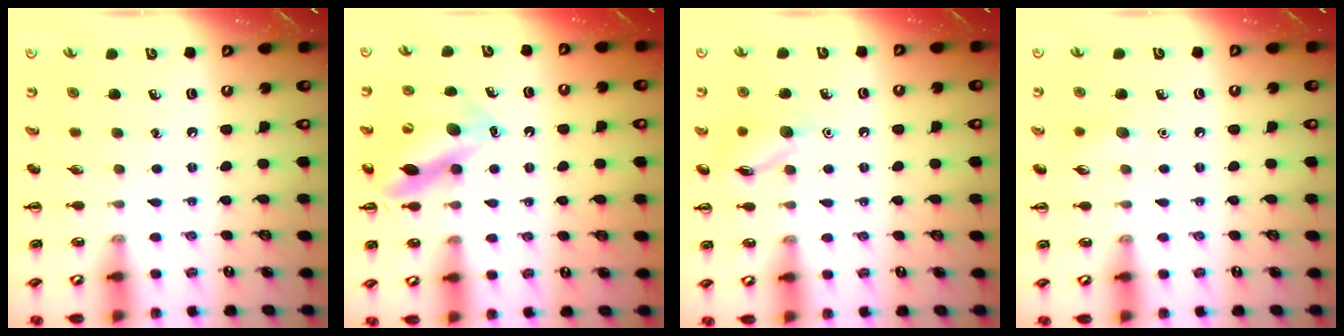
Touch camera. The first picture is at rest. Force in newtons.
{"total": 13.3, "press": 12.9, "slide": 3.2}
{"total": 10.3, "press": 10.2, "slide": 0.7}
{"total": 4.9, "press": 4.8, "slide": 1.3}